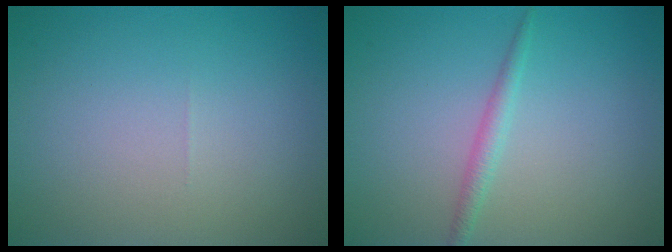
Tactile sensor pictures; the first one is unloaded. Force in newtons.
{"total": 1.4, "press": 1.4, "slide": 0.1}